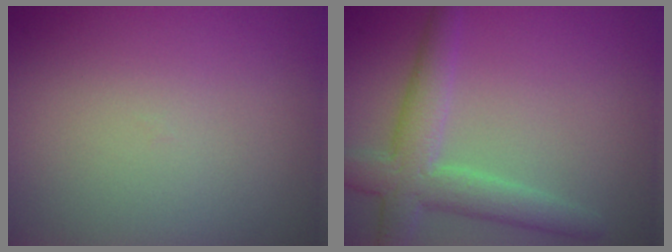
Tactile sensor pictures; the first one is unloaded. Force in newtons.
{"total": 4.7, "press": 4.7, "slide": 0.4}